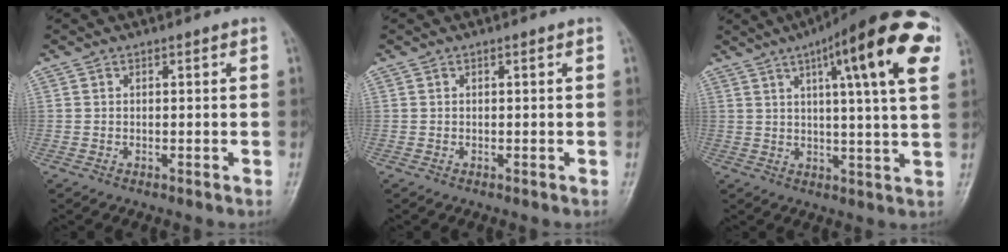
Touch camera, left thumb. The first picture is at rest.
{"total": 0.0}
{"total": 20.3, "force": [8.4, 3.6, 18.1], "torque": [-0.242, -0.005, 0.110]}